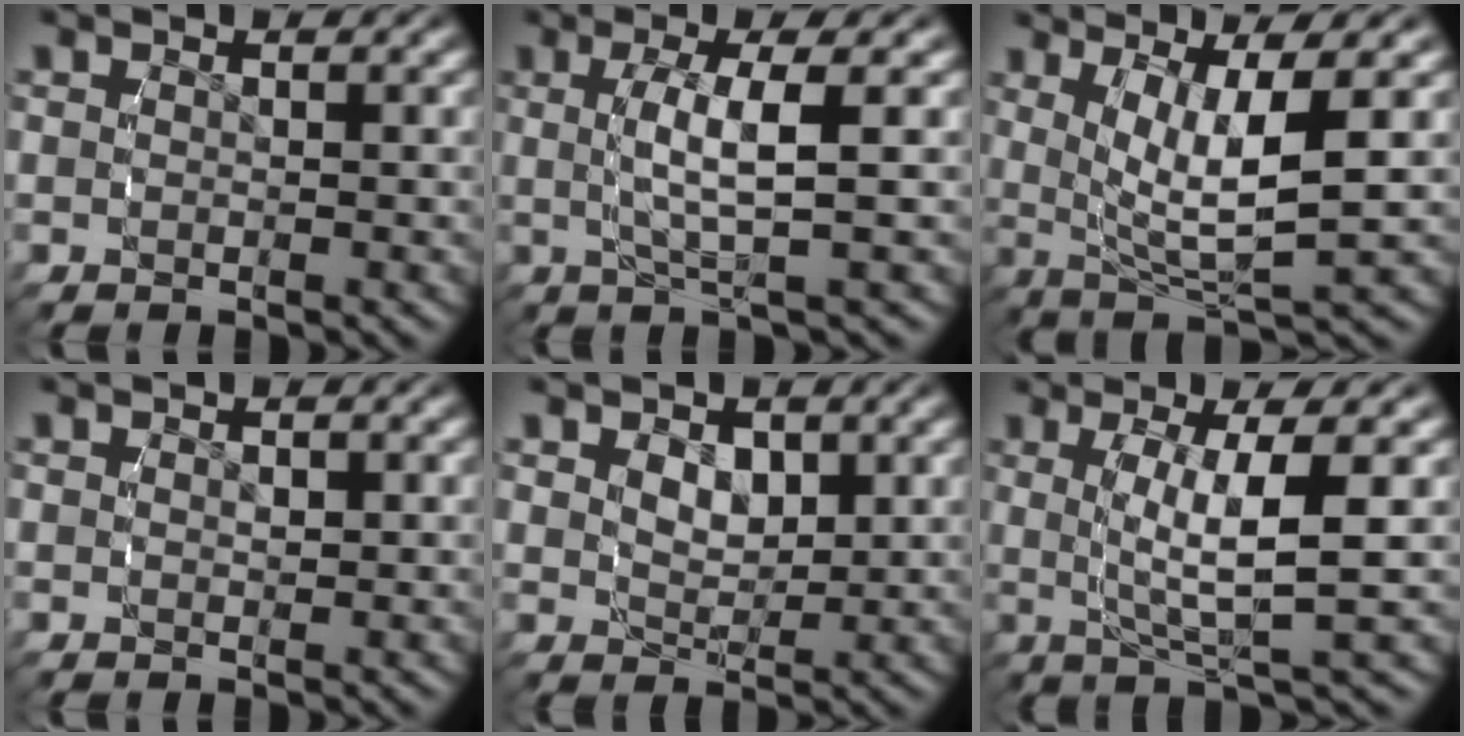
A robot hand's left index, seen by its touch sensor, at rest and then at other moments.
{"total": 3.6, "force": [0.3, -0.4, 3.6], "torque": [-0.061, 0.011, 0.002]}
{"total": 6.7, "force": [1.2, 2.8, 6.0], "torque": [-0.110, -0.005, 0.021]}
{"total": 0.0}
{"total": 2.1, "force": [1.0, 1.2, 1.4], "torque": [-0.013, -0.006, 0.022]}
{"total": 5.3, "force": [0.7, 0.5, 5.2], "torque": [-0.079, 0.009, 0.011]}